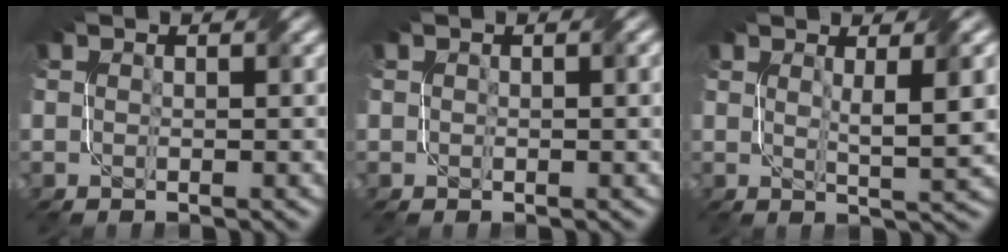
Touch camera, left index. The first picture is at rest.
{"total": 1.1, "force": [0.4, 0.5, 1.0], "torque": [-0.011, 0.003, 0.006]}
{"total": 4.5, "force": [1.2, 0.8, 4.2], "torque": [-0.057, -0.002, 0.019]}